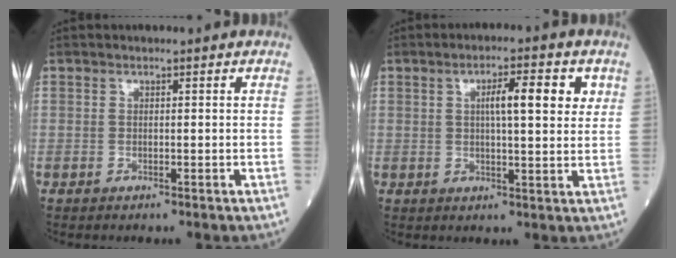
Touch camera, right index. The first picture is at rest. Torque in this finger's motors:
{"motor_torque": [0.27, 0.11, 0.12, 0.04]}